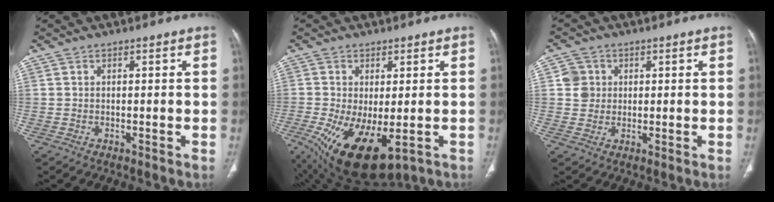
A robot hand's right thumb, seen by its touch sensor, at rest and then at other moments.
{"total": 14.0, "force": [-4.5, 6.4, 11.6], "torque": [-0.216, -0.024, -0.053]}
{"total": 4.0, "force": [0.8, 3.9, 0.7], "torque": [0.012, 0.002, 0.012]}